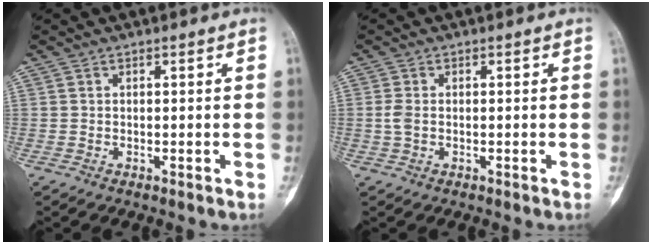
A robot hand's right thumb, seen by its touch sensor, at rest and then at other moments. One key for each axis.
{"total": 2.0, "fx": -0.1, "fy": 1.2, "fz": 1.6, "tx": -0.045, "ty": 0.002, "tz": -0.004}